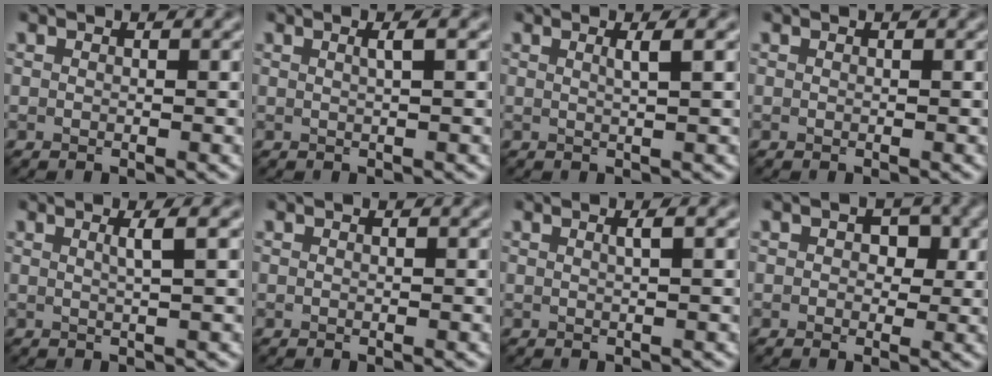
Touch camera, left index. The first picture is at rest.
{"total": 1.9, "force": [0.5, 0.6, 1.7], "torque": [-0.021, 0.006, 0.001]}
{"total": 2.0, "force": [0.6, 0.6, 1.8], "torque": [-0.022, 0.005, 0.003]}
{"total": 0.0}
{"total": 2.3, "force": [0.7, 0.6, 2.1], "torque": [-0.028, 0.006, 0.005]}
{"total": 0.0}
{"total": 1.5, "force": [0.5, 0.5, 1.4], "torque": [-0.015, 0.005, 0.000]}
{"total": 2.4, "force": [0.5, 1.8, 1.4], "torque": [-0.011, -0.001, 0.001]}